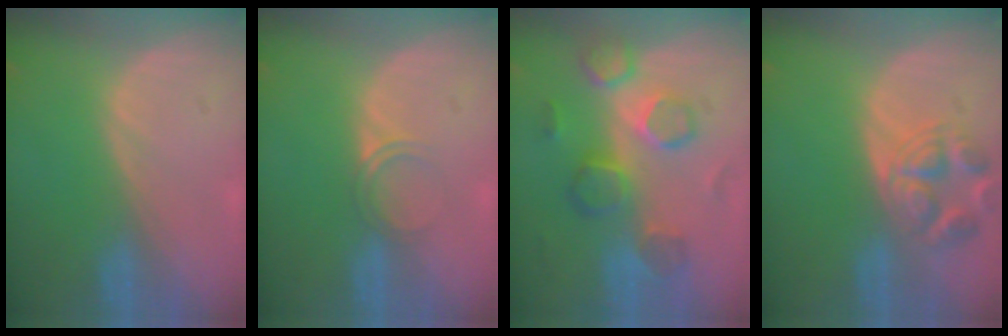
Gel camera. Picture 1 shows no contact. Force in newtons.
{"total": 2.1, "press": 1.8, "slide": 1.1}
{"total": 8.7, "press": 8.5, "slide": 2.1}
{"total": 6.5, "press": 6.3, "slide": 1.6}